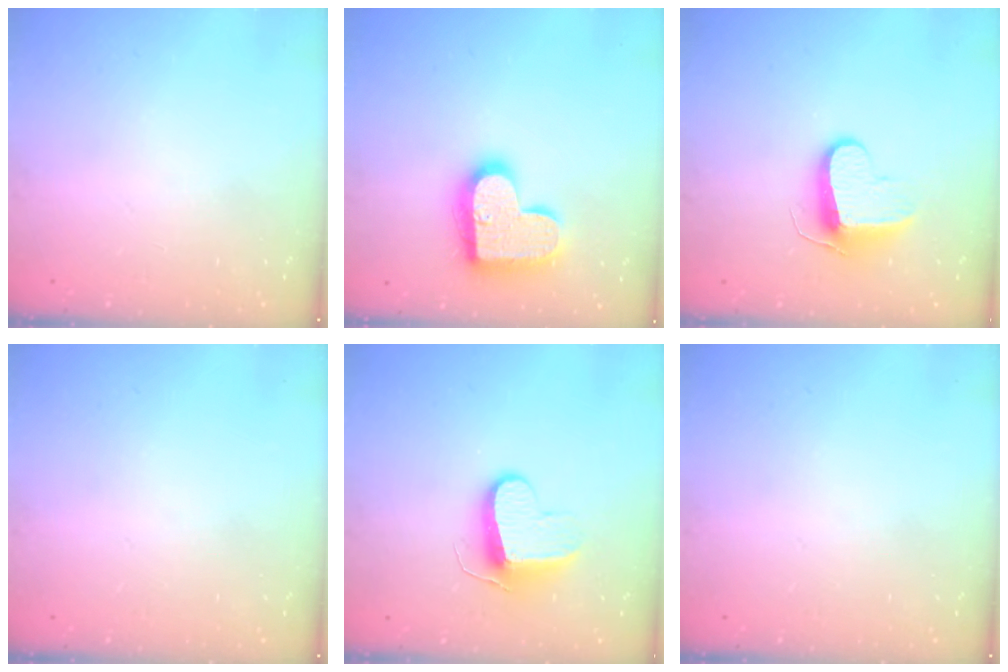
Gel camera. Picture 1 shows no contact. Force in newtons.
{"total": 17.8, "press": 17.7, "slide": 1.1}
{"total": 9.4, "press": 9.4, "slide": 0.2}
{"total": 0.0}
{"total": 9.3, "press": 9.3, "slide": 0.3}
{"total": 0.0}